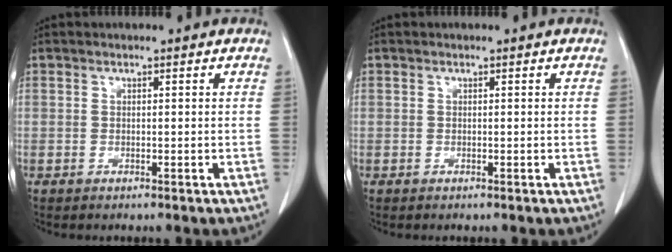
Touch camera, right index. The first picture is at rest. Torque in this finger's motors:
{"motor_torque": [-0.06, 0.07, 0.00, 0.00]}